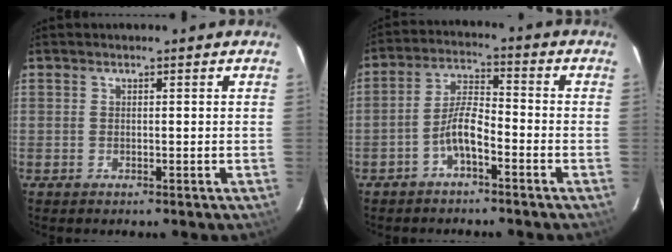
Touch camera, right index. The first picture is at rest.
{"total": 5.7, "force": [-3.3, 1.5, 4.4], "torque": [-0.094, 0.014, -0.061]}